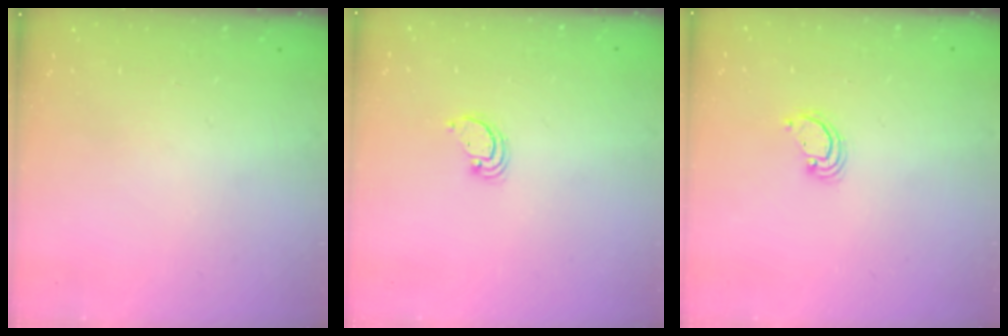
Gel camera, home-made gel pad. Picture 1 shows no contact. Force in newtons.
{"total": 2.6, "press": 2.6, "slide": 0.2}
{"total": 2.0, "press": 2.0, "slide": 0.2}